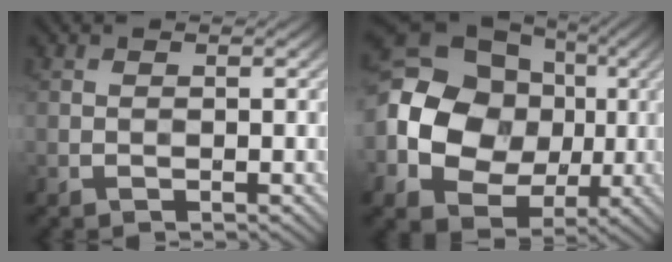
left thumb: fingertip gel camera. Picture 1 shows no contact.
{"total": 16.8, "force": [-0.2, 14.4, 8.7], "torque": [-0.220, -0.004, -0.014]}